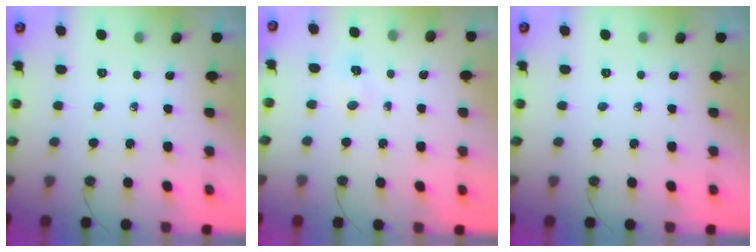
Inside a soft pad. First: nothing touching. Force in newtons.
{"total": 7.0, "press": 2.8, "slide": 6.4}
{"total": 0.0}